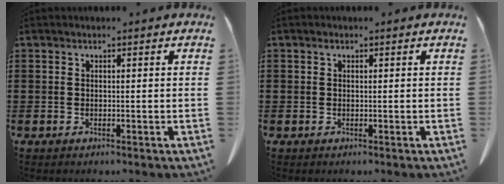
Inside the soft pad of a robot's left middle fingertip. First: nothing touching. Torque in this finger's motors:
{"motor_torque": [-0.11, 0.56, -0.54, -0.20]}